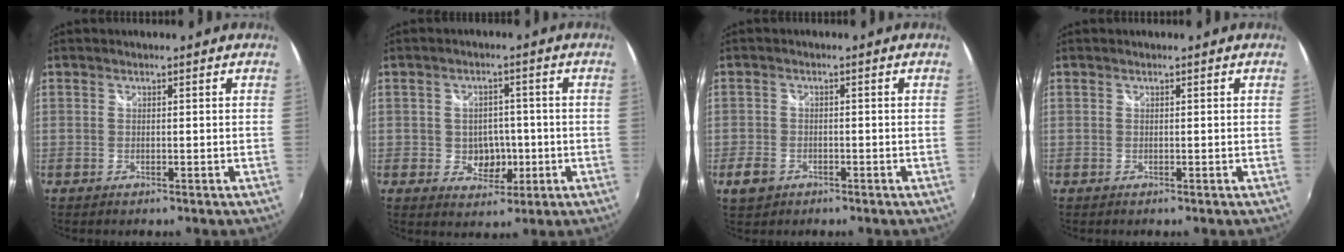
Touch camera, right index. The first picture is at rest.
{"total": 5.9, "force": [-1.0, 4.9, 3.1], "torque": [-0.056, 0.005, -0.004]}
{"total": 3.9, "force": [-2.1, 2.8, 1.6], "torque": [-0.042, 0.000, -0.035]}
{"total": 0.0}